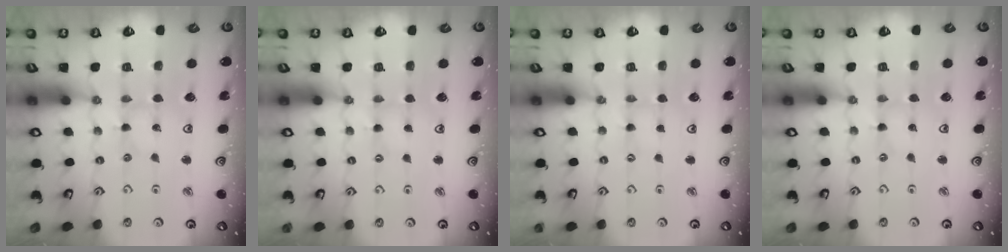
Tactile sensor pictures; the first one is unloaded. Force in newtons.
{"total": 2.0, "press": 2.0, "slide": 0.2}
{"total": 0.0}
{"total": 0.0}